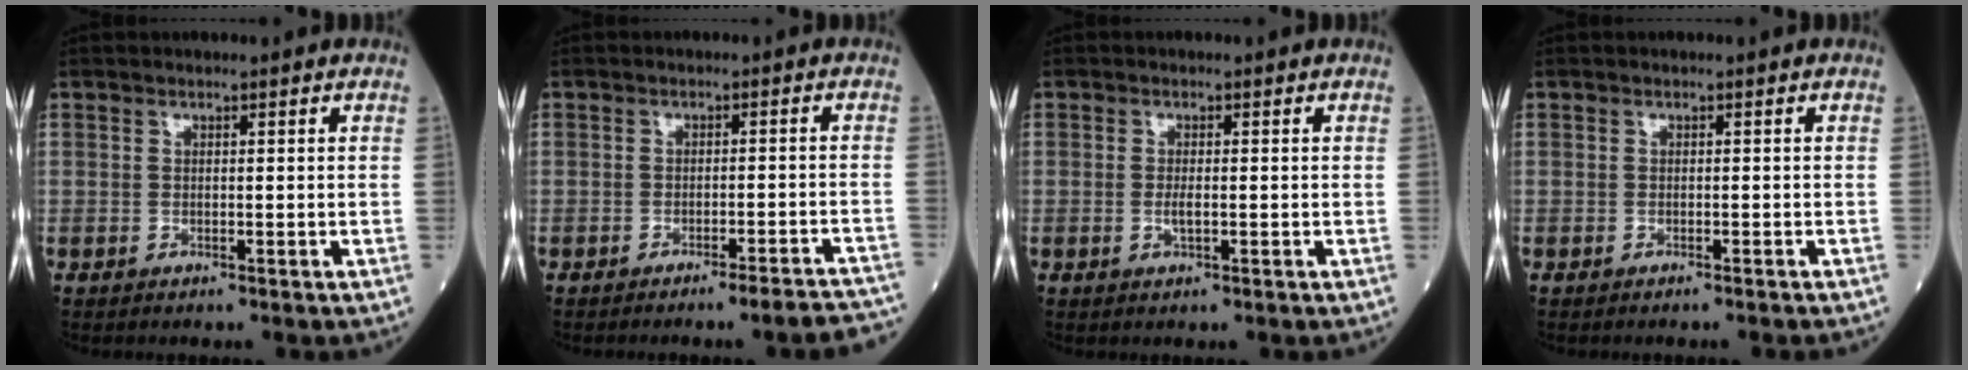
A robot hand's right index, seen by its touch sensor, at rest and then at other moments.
{"total": 7.9, "force": [-7.3, 0.2, 3.1], "torque": [-0.016, 0.007, -0.089]}
{"total": 1.4, "force": [-0.3, 0.3, 1.3], "torque": [-0.030, -0.002, -0.003]}
{"total": 1.5, "force": [-1.4, -0.1, 0.6], "torque": [-0.012, -0.001, -0.016]}